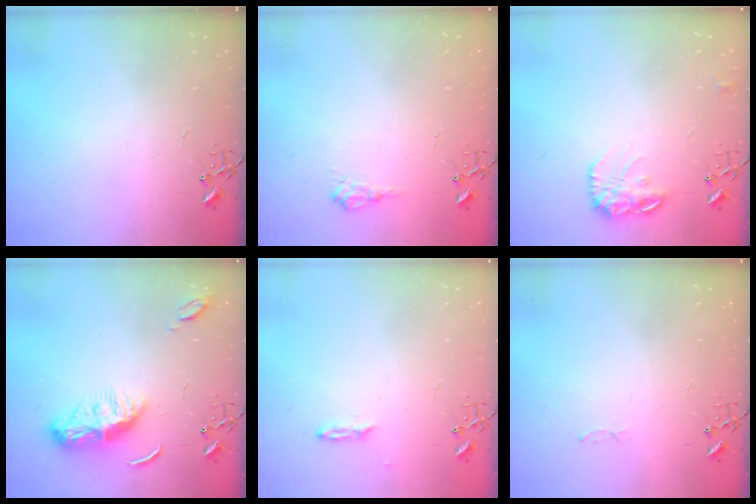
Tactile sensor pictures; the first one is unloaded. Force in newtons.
{"total": 8.5, "press": 8.5, "slide": 0.8}
{"total": 12.1, "press": 12.1, "slide": 0.5}
{"total": 10.4, "press": 10.4, "slide": 0.1}
{"total": 2.3, "press": 2.2, "slide": 0.4}
{"total": 2.8, "press": 2.8, "slide": 0.4}